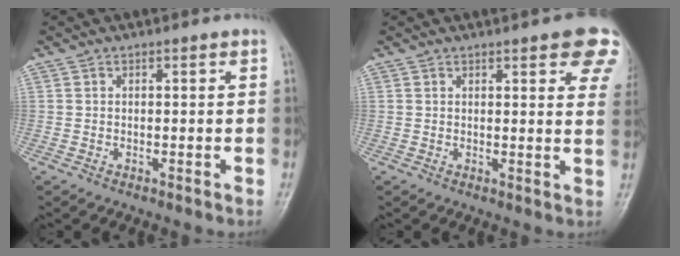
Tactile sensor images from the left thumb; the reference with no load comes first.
{"total": 10.8, "force": [5.8, 3.2, 8.6], "torque": [-0.074, -0.018, 0.058]}